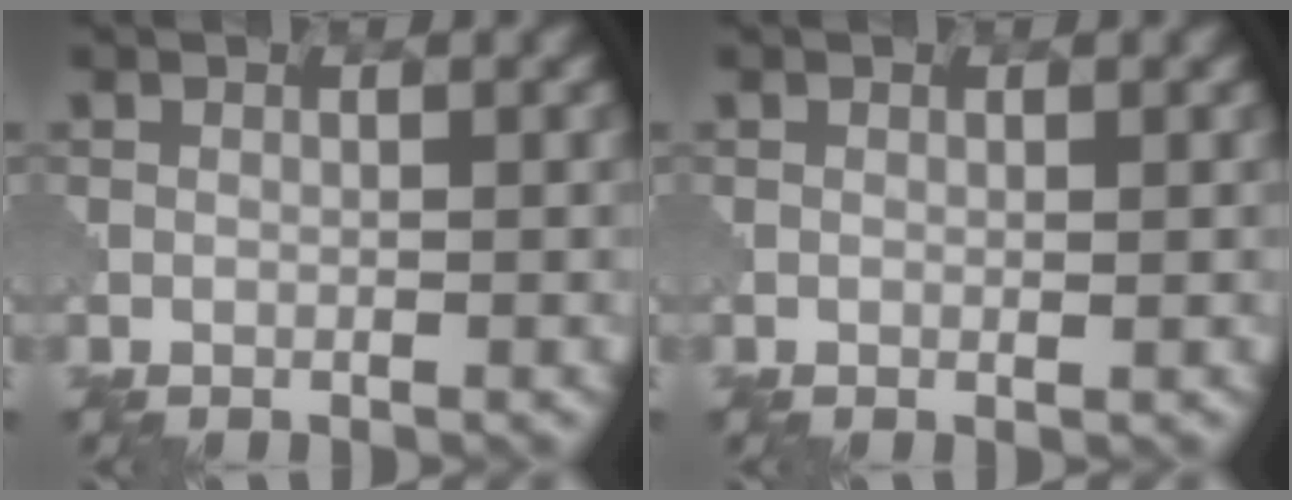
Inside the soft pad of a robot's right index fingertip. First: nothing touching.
{"total": 0.0}